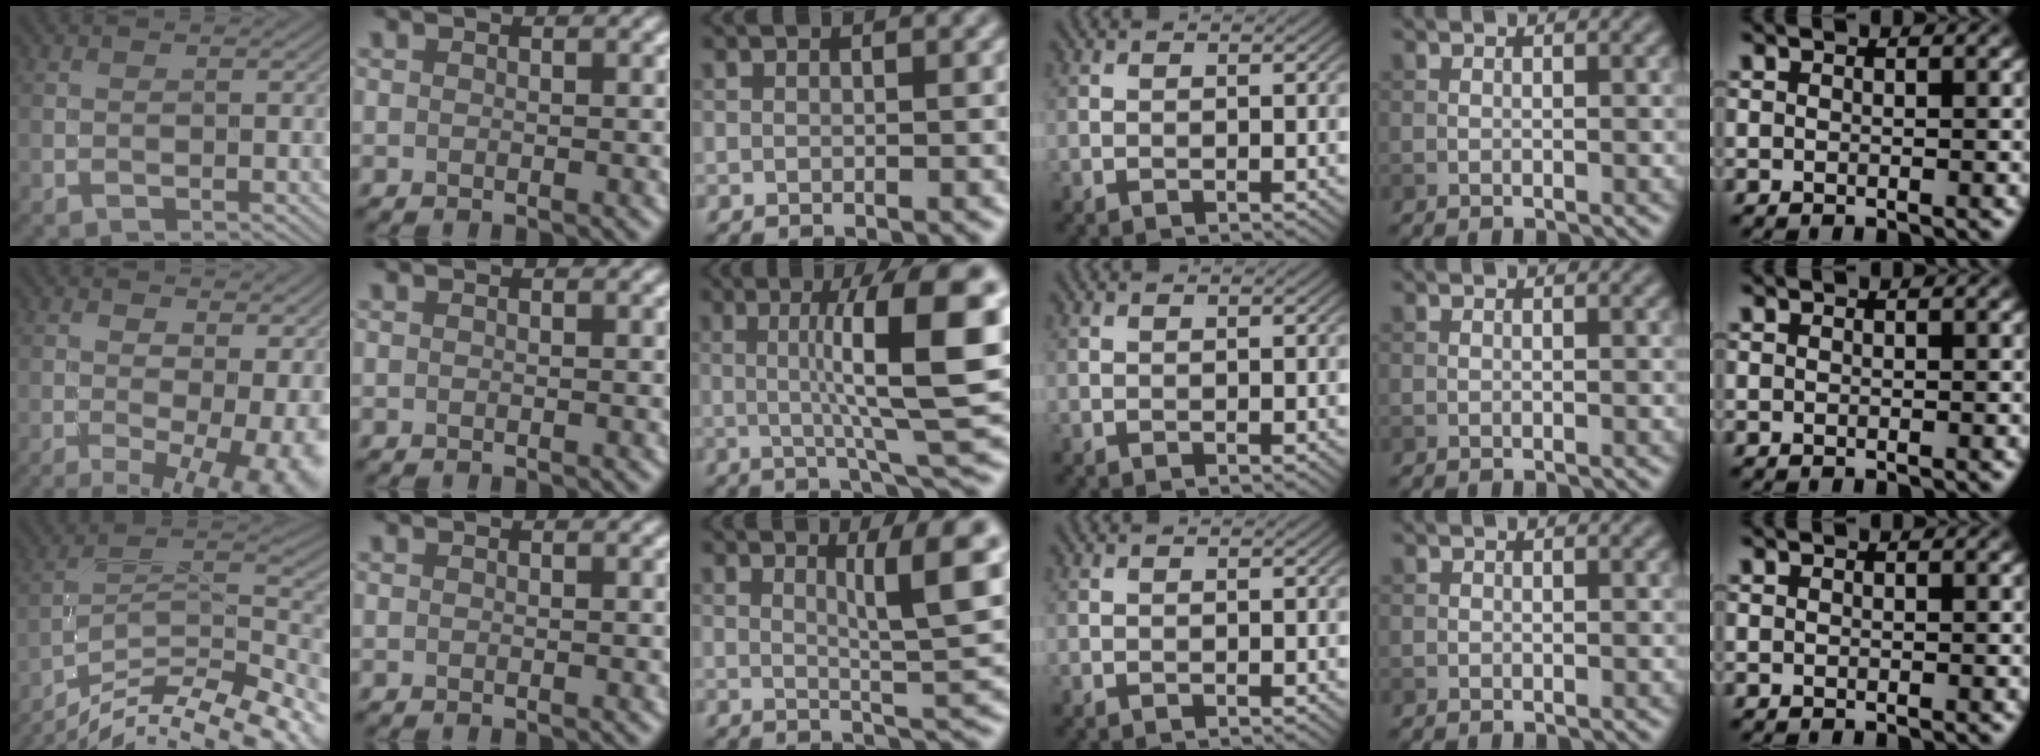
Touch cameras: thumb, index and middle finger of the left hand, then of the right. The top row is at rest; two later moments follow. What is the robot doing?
{"motion": "screw", "object": "dispenser bottle"}